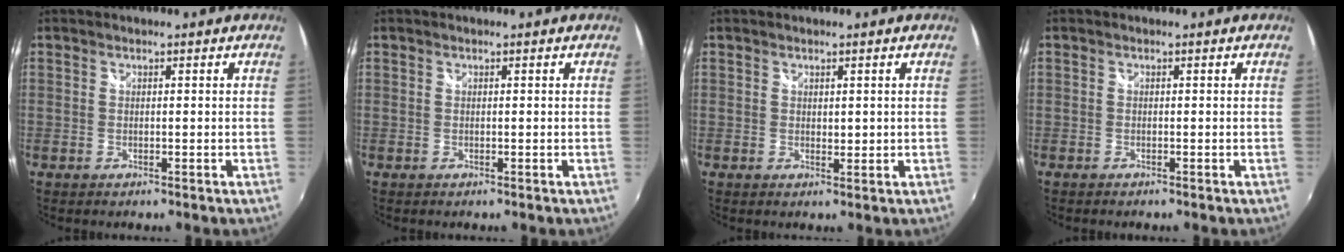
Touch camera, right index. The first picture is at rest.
{"total": 0.0}
{"total": 1.4, "force": [0.7, 0.8, 0.9], "torque": [-0.011, -0.002, 0.012]}
{"total": 0.5, "force": [-0.5, 0.2, 0.0], "torque": [-0.001, -0.004, -0.011]}